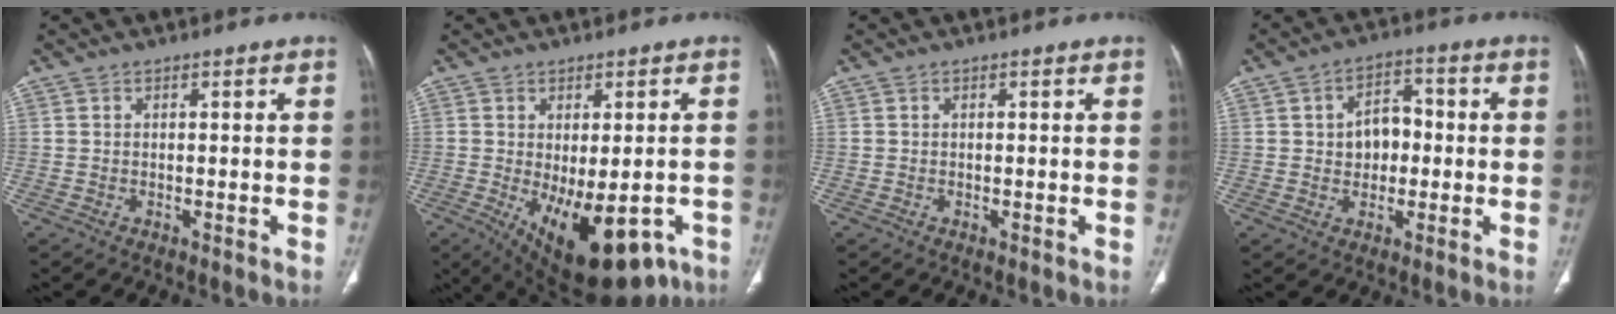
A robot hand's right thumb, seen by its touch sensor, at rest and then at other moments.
{"total": 17.5, "force": [-7.0, 8.4, 13.6], "torque": [-0.165, -0.008, -0.079]}
{"total": 0.0}
{"total": 7.0, "force": [0.1, 5.2, 4.7], "torque": [-0.046, 0.018, -0.001]}